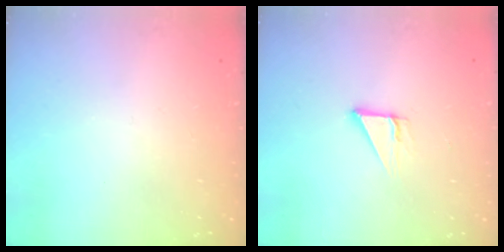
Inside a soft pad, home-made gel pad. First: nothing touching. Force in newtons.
{"total": 3.8, "press": 3.8, "slide": 0.2}